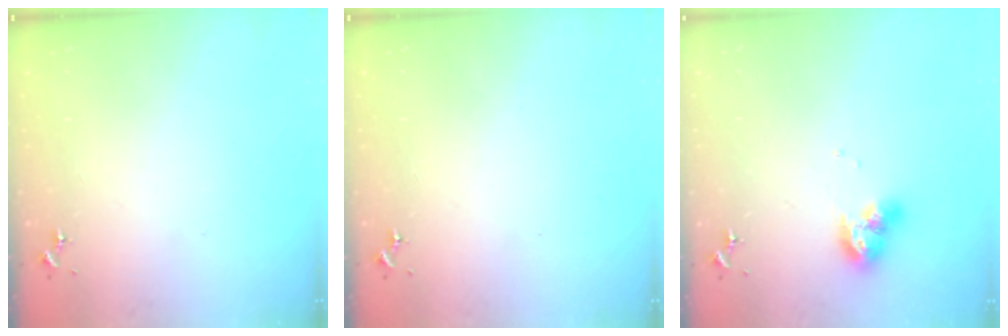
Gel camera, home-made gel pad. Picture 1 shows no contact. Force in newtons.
{"total": 0.0}
{"total": 9.5, "press": 9.4, "slide": 1.3}